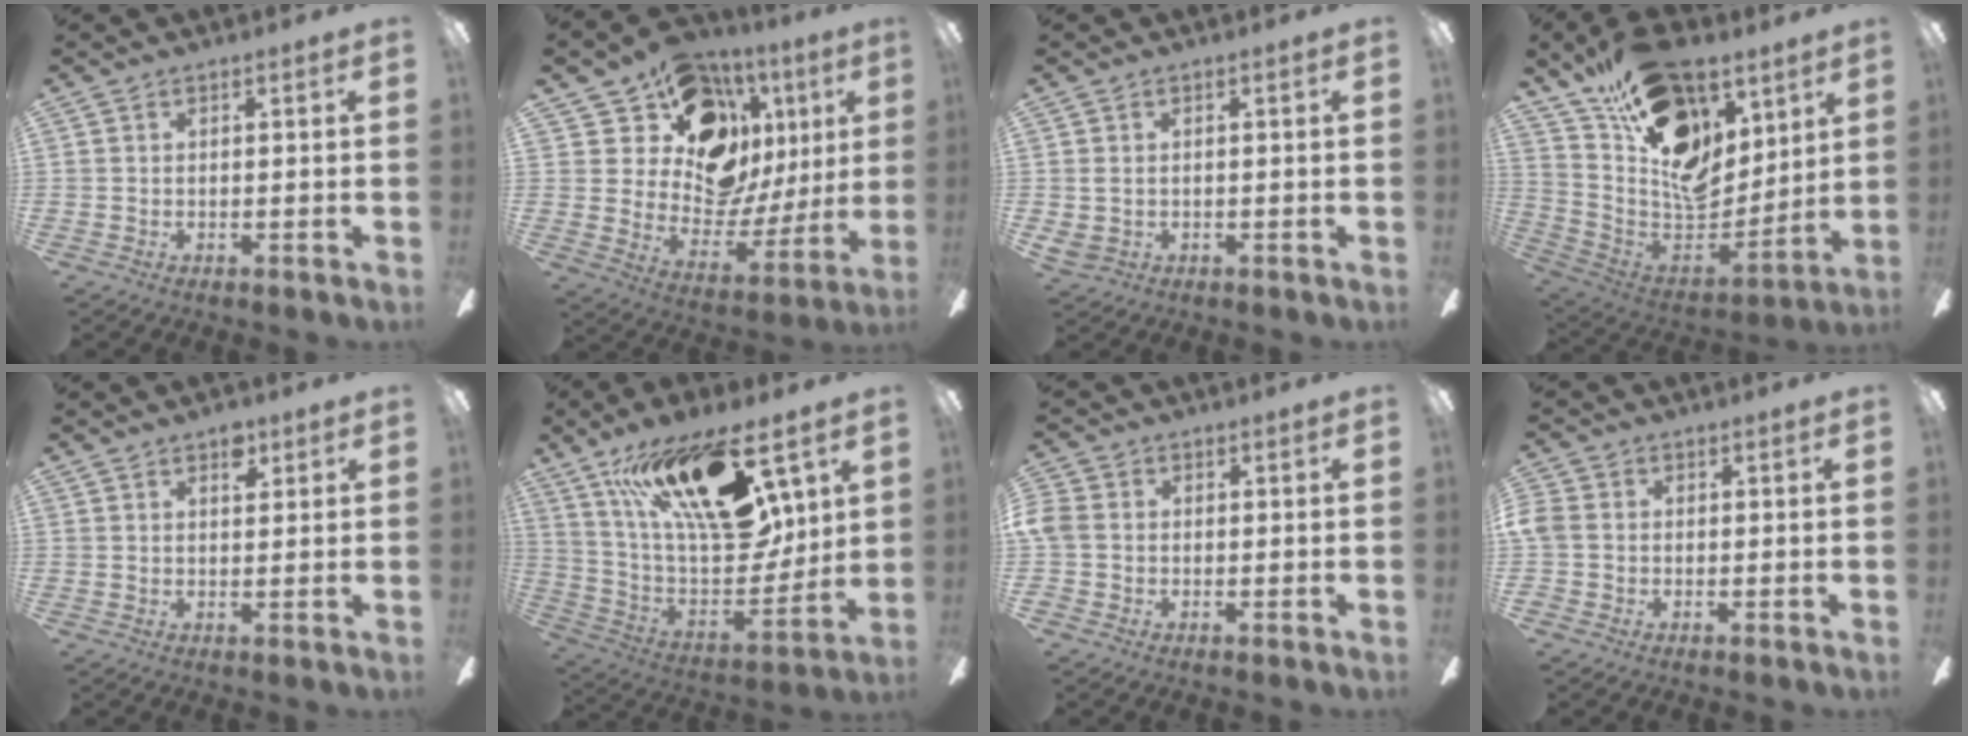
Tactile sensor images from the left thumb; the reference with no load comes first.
{"total": 16.2, "force": [9.9, 11.2, 6.2], "torque": [-0.100, -0.081, 0.202]}
{"total": 2.2, "force": [-0.1, 1.6, 1.5], "torque": [-0.037, 0.004, -0.006]}
{"total": 22.1, "force": [11.8, 13.6, 12.8], "torque": [-0.214, -0.075, 0.218]}
{"total": 4.1, "force": [2.4, 2.3, 2.3], "torque": [-0.010, -0.011, 0.035]}
{"total": 25.0, "force": [14.7, 10.3, 17.4], "torque": [-0.303, -0.088, 0.253]}
{"total": 4.3, "force": [-0.6, 3.5, 2.5], "torque": [-0.064, 0.008, -0.014]}
{"total": 3.7, "force": [-0.7, 3.0, 2.0], "torque": [-0.048, 0.008, -0.015]}